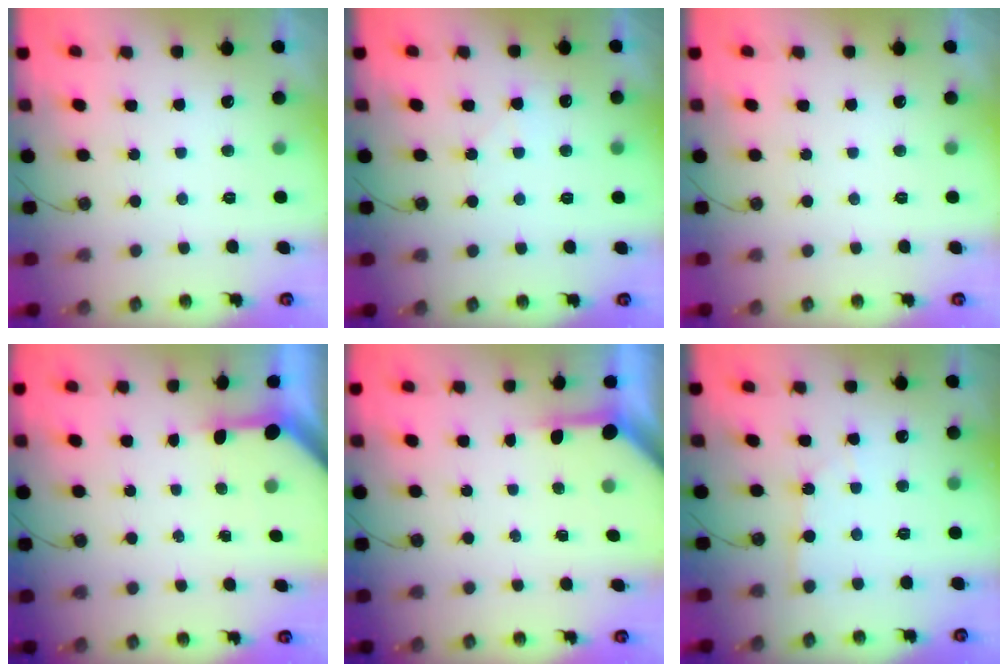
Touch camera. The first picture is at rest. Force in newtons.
{"total": 6.2, "press": 6.2, "slide": 0.8}
{"total": 0.0}
{"total": 3.5, "press": 3.5, "slide": 0.4}
{"total": 3.5, "press": 3.5, "slide": 0.4}
{"total": 3.1, "press": 3.1, "slide": 0.5}